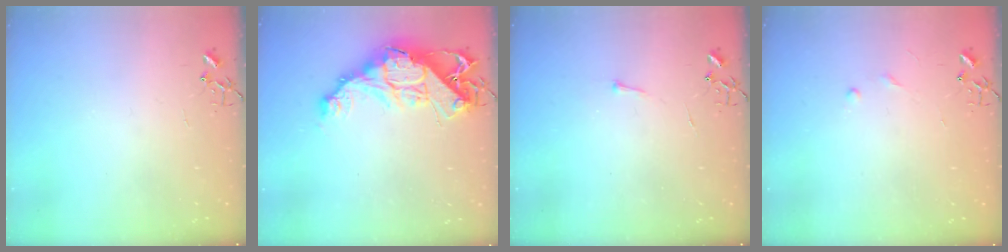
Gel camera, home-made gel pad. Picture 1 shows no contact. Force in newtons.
{"total": 17.0, "press": 17.0, "slide": 1.2}
{"total": 2.9, "press": 2.9, "slide": 0.4}
{"total": 6.1, "press": 6.1, "slide": 0.6}